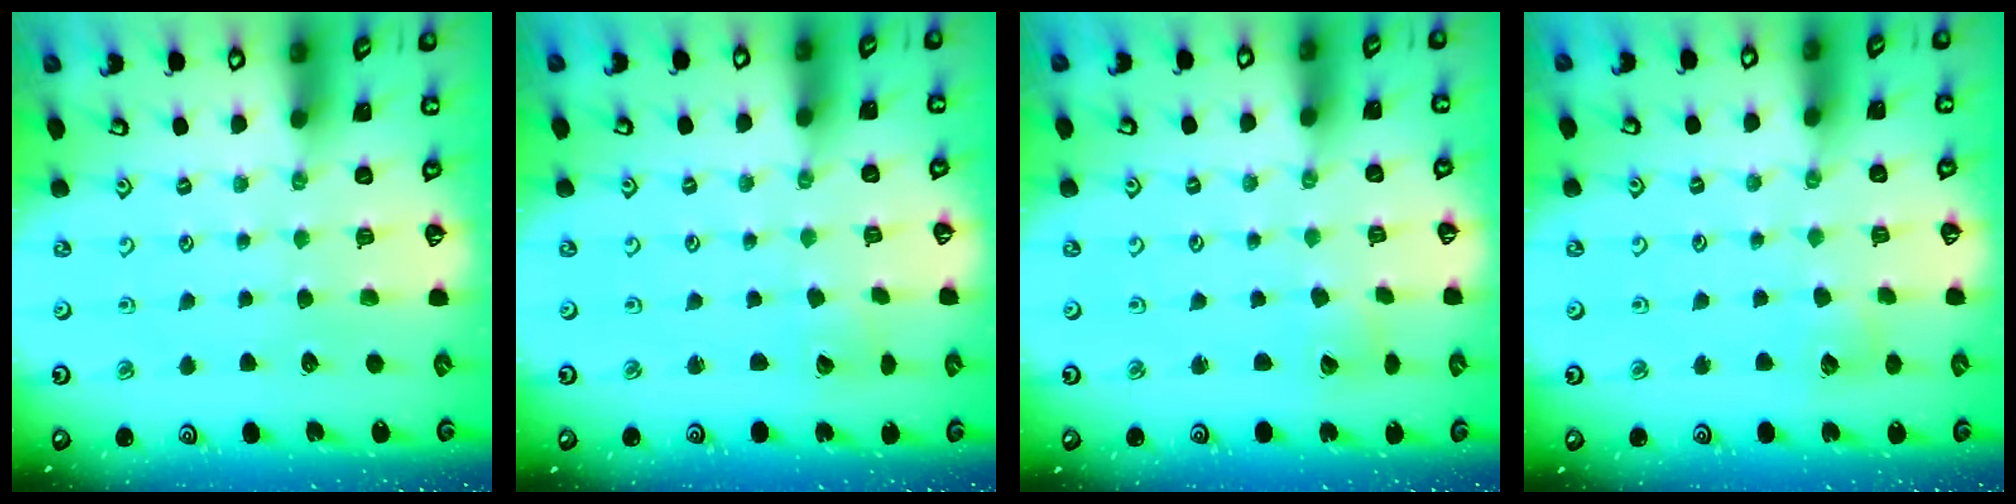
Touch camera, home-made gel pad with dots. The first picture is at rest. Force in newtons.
{"total": 2.6, "press": 2.6, "slide": 0.2}
{"total": 2.7, "press": 2.7, "slide": 0.3}
{"total": 6.7, "press": 6.7, "slide": 0.6}